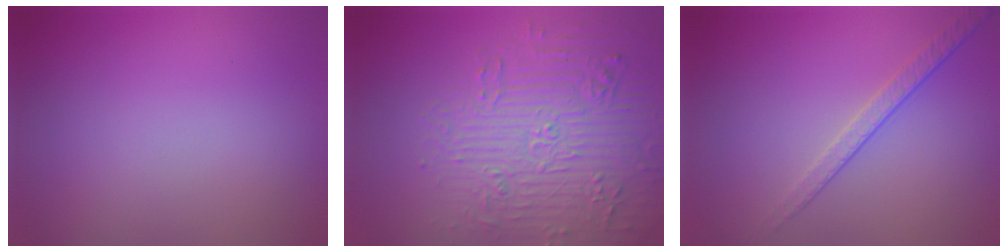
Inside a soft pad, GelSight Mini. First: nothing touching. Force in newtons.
{"total": 7.0, "press": 6.9, "slide": 1.6}
{"total": 2.1, "press": 1.6, "slide": 1.4}